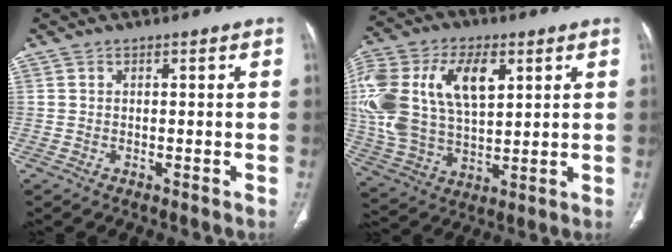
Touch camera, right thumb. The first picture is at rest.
{"total": 25.4, "force": [7.2, 15.0, 19.2], "torque": [-0.424, 0.014, 0.138]}